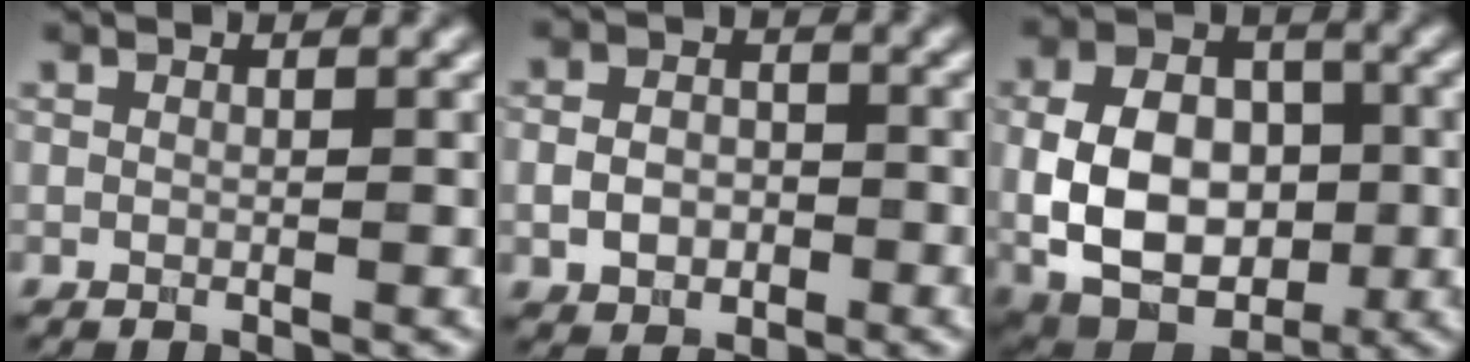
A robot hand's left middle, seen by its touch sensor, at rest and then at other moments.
{"total": 3.2, "force": [-0.9, 2.4, 1.9], "torque": [-0.034, -0.002, -0.018]}
{"total": 10.6, "force": [-0.9, 7.1, 7.8], "torque": [-0.152, -0.002, -0.017]}